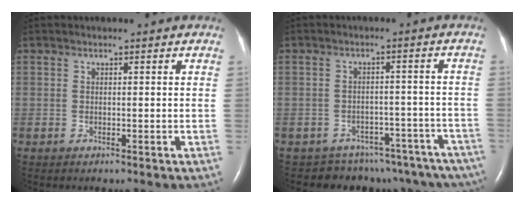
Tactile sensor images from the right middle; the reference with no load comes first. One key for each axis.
{"total": 14.7, "fx": -12.8, "fy": 6.5, "fz": 3.1, "tx": -0.026, "ty": 0.039, "tz": -0.139}